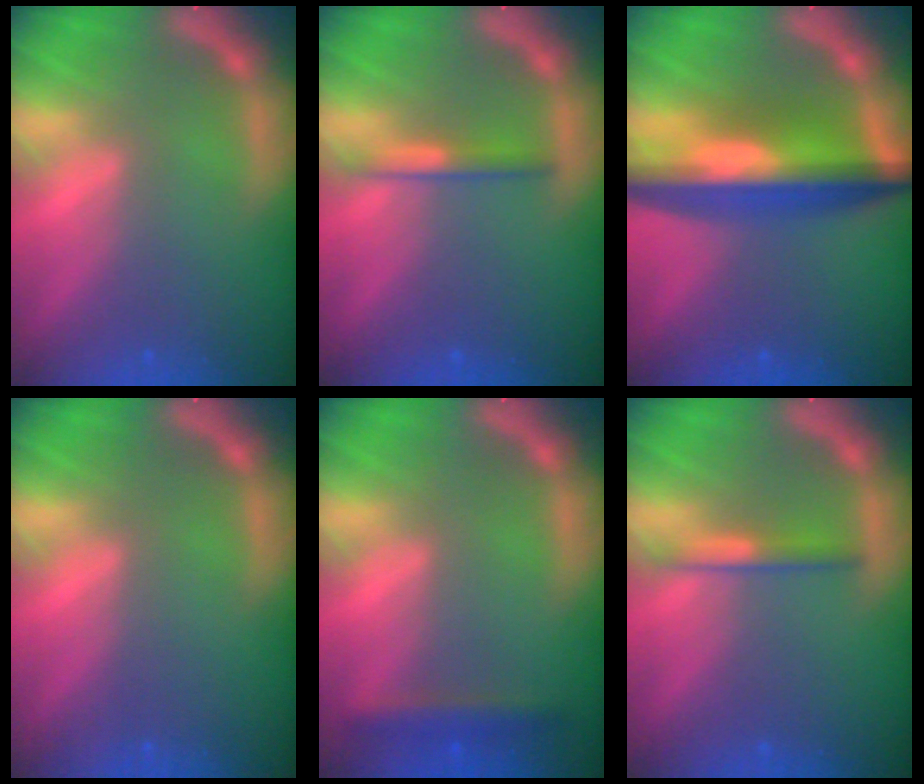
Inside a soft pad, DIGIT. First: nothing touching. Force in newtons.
{"total": 2.0}
{"total": 9.6}
{"total": 0.0}
{"total": 2.4}
{"total": 2.0}